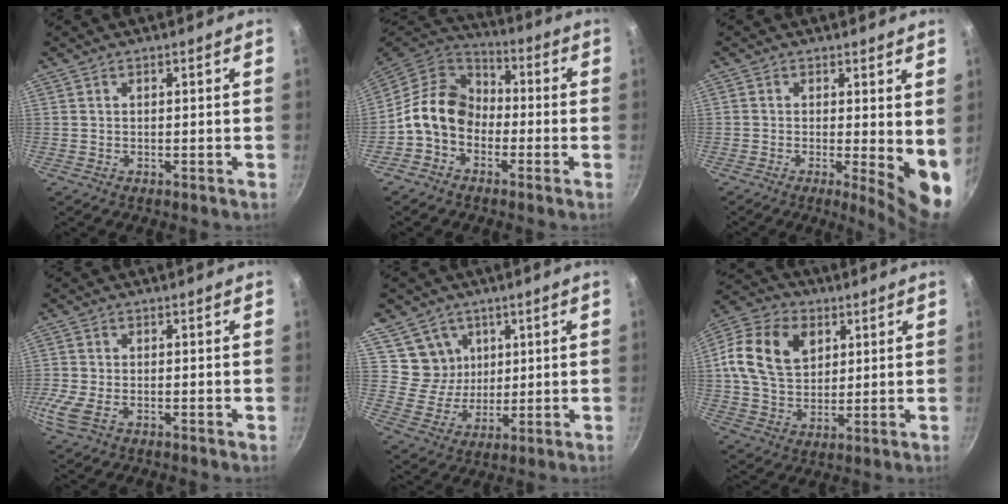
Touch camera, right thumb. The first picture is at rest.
{"total": 12.9, "force": [-2.6, 10.2, 7.6], "torque": [-0.098, 0.042, -0.072]}
{"total": 8.0, "force": [-0.2, 2.4, 7.7], "torque": [-0.094, -0.019, -0.001]}
{"total": 5.1, "force": [-1.9, 2.3, 4.1], "torque": [-0.098, -0.005, -0.046]}
{"total": 8.2, "force": [3.4, 7.2, 2.2], "torque": [-0.009, -0.027, 0.066]}
{"total": 15.3, "force": [4.2, 11.0, 9.7], "torque": [-0.162, 0.003, 0.067]}